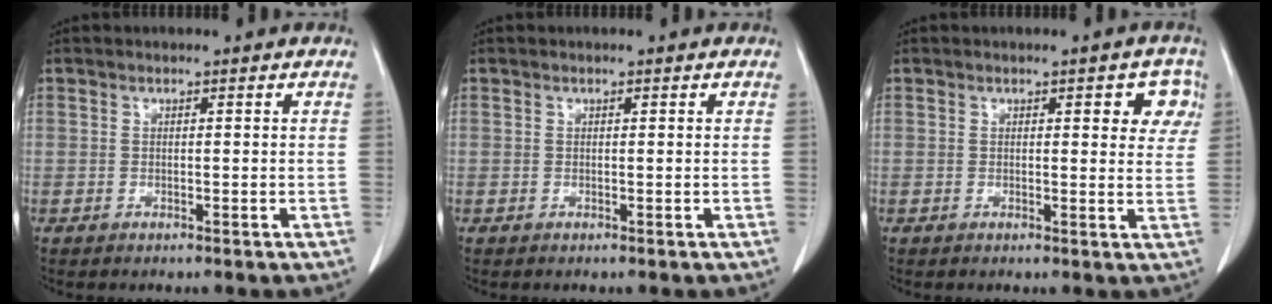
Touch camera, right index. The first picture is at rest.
{"total": 0.0}
{"total": 4.7, "force": [2.0, 1.9, 3.8], "torque": [-0.029, 0.004, 0.016]}